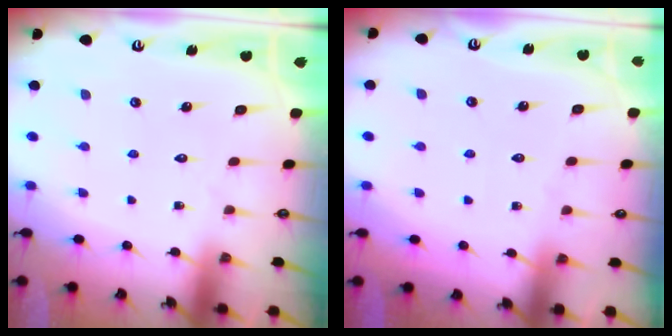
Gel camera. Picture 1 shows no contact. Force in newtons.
{"total": 1.8, "press": 1.8, "slide": 0.4}